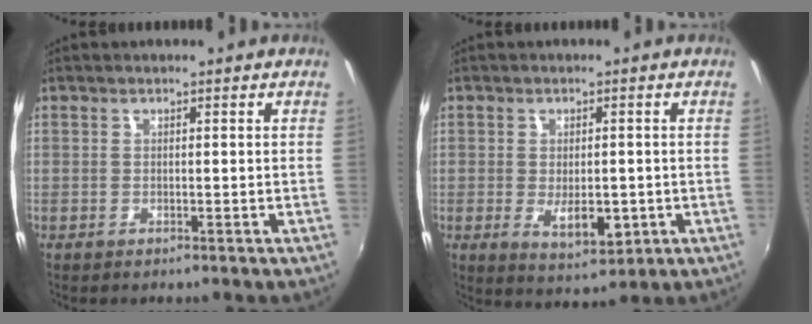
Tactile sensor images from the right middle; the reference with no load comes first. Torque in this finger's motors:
{"motor_torque": [0.20, -0.12, 0.06, 0.06]}